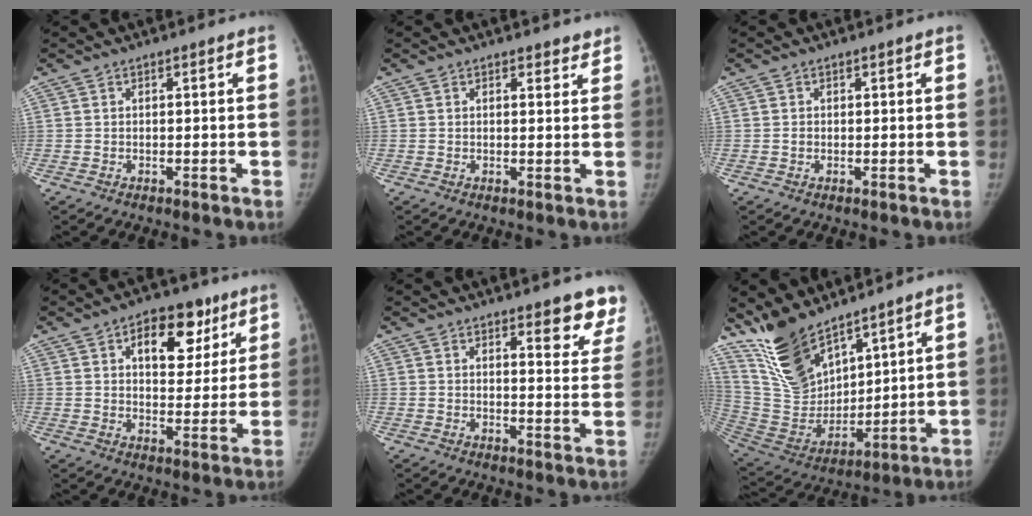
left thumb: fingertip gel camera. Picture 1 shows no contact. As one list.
[{"total": 2.0, "force": [1.7, 1.0, 0.5], "torque": [0.013, -0.009, 0.017]}, {"total": 0.8, "force": [0.1, 0.8, 0.2], "torque": [0.000, 0.002, 0.001]}, {"total": 12.2, "force": [5.9, 7.4, 7.7], "torque": [-0.065, -0.017, 0.084]}, {"total": 8.9, "force": [7.0, 2.8, 4.7], "torque": [-0.016, -0.042, 0.070]}, {"total": 16.4, "force": [12.8, 6.8, 7.6], "torque": [-0.109, -0.071, 0.264]}]